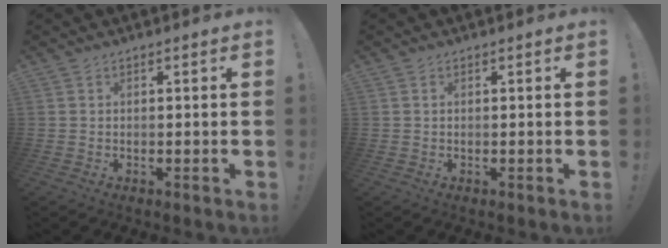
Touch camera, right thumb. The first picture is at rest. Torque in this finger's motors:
{"motor_torque": [-0.12, 0.03, -0.06, 0.07, 0.02]}